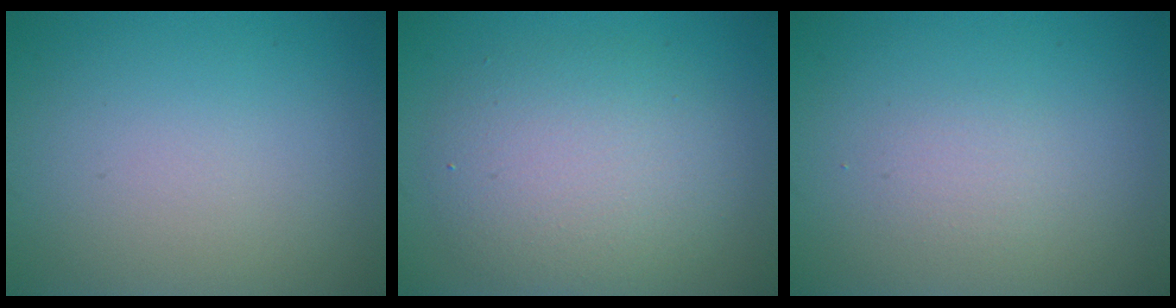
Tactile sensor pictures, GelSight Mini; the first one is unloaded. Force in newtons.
{"total": 5.3, "press": 5.3, "slide": 0.1}
{"total": 1.1, "press": 1.1, "slide": 0.2}